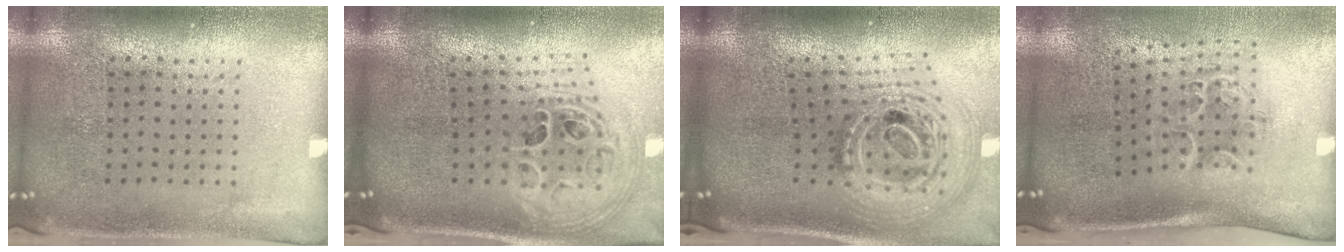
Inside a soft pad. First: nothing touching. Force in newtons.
{"total": 2.0, "press": 1.6, "slide": 1.2}
{"total": 2.6, "press": 1.8, "slide": 1.9}
{"total": 1.4, "press": 1.3, "slide": 0.7}